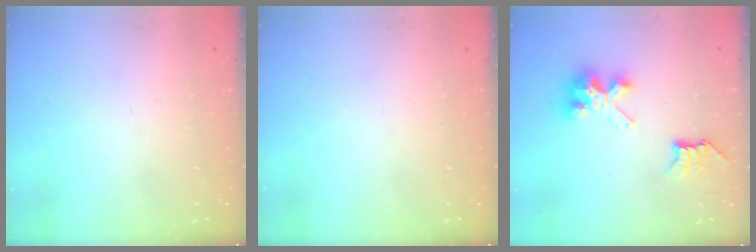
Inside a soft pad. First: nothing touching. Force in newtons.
{"total": 0.0}
{"total": 6.6, "press": 6.6, "slide": 0.1}